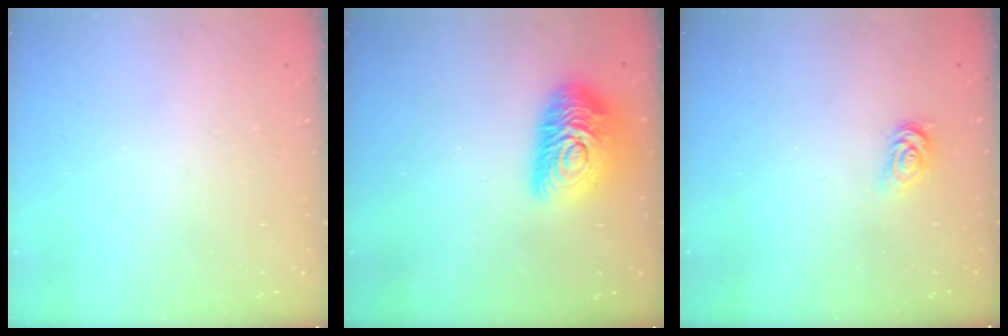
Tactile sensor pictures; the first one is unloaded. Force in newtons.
{"total": 15.8, "press": 15.7, "slide": 0.9}
{"total": 2.5, "press": 2.5, "slide": 0.4}